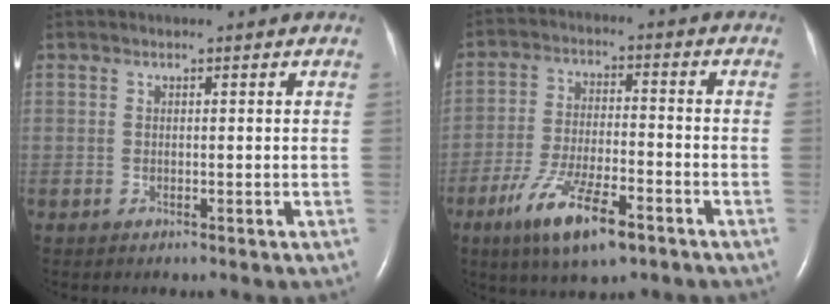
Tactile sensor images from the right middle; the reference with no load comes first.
{"total": 11.2, "force": [-6.5, 2.6, 8.8], "torque": [-0.170, -0.015, -0.111]}